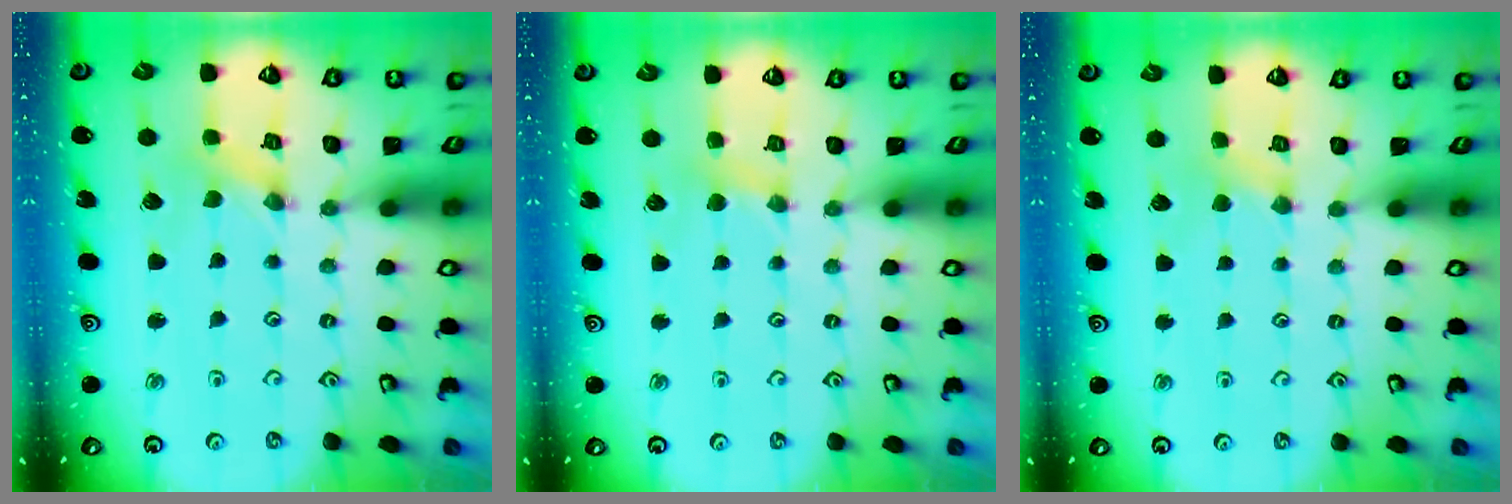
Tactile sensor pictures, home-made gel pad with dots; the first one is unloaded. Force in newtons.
{"total": 3.4, "press": 3.3, "slide": 0.5}
{"total": 2.1, "press": 2.0, "slide": 0.4}